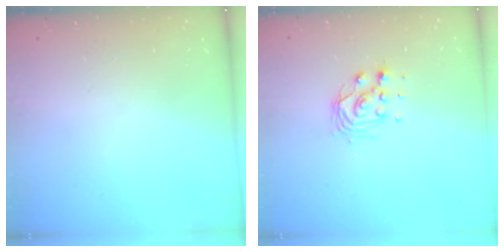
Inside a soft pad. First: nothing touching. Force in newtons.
{"total": 7.4, "press": 7.4, "slide": 0.8}